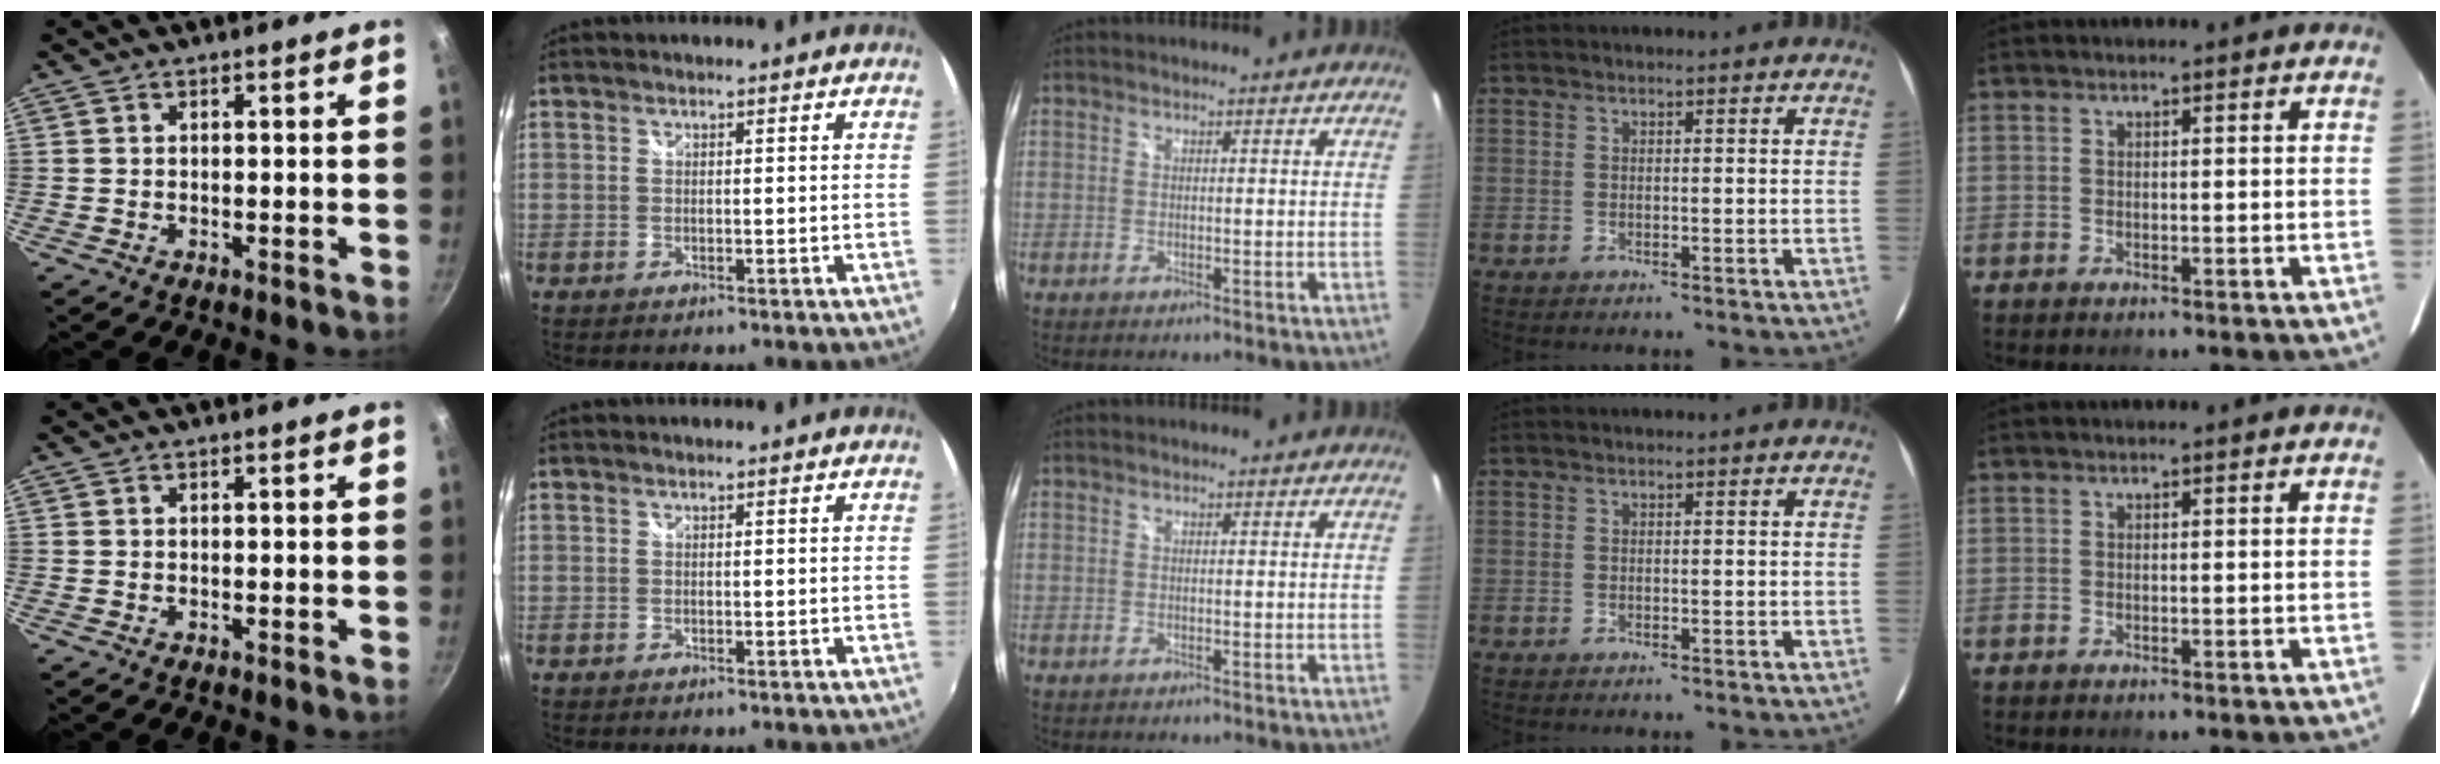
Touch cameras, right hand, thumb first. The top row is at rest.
{}